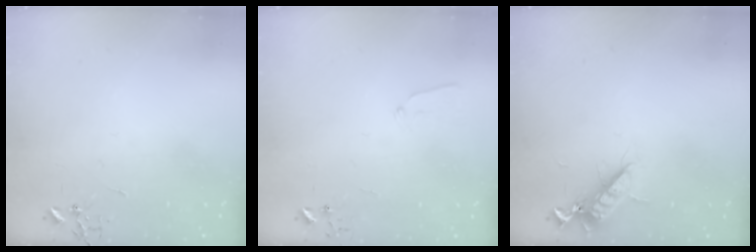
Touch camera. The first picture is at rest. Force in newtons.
{"total": 5.6, "press": 5.6, "slide": 0.6}
{"total": 11.1, "press": 11.1, "slide": 1.3}